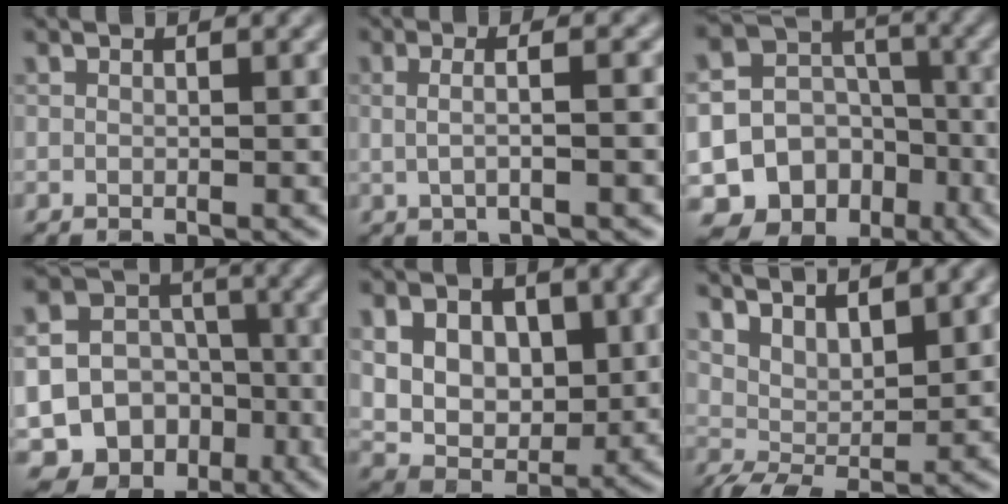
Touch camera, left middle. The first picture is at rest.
{"total": 4.3, "force": [0.6, 2.0, 3.8], "torque": [-0.036, 0.007, -0.012]}
{"total": 20.2, "force": [-10.4, 16.7, 4.5], "torque": [-0.099, -0.067, -0.165]}
{"total": 20.7, "force": [-7.7, 18.4, 5.6], "torque": [-0.131, -0.055, -0.129]}
{"total": 9.4, "force": [2.7, 6.8, 6.0], "torque": [-0.113, 0.007, 0.046]}
{"total": 4.5, "force": [3.4, 1.4, 2.7], "torque": [-0.051, -0.003, 0.063]}